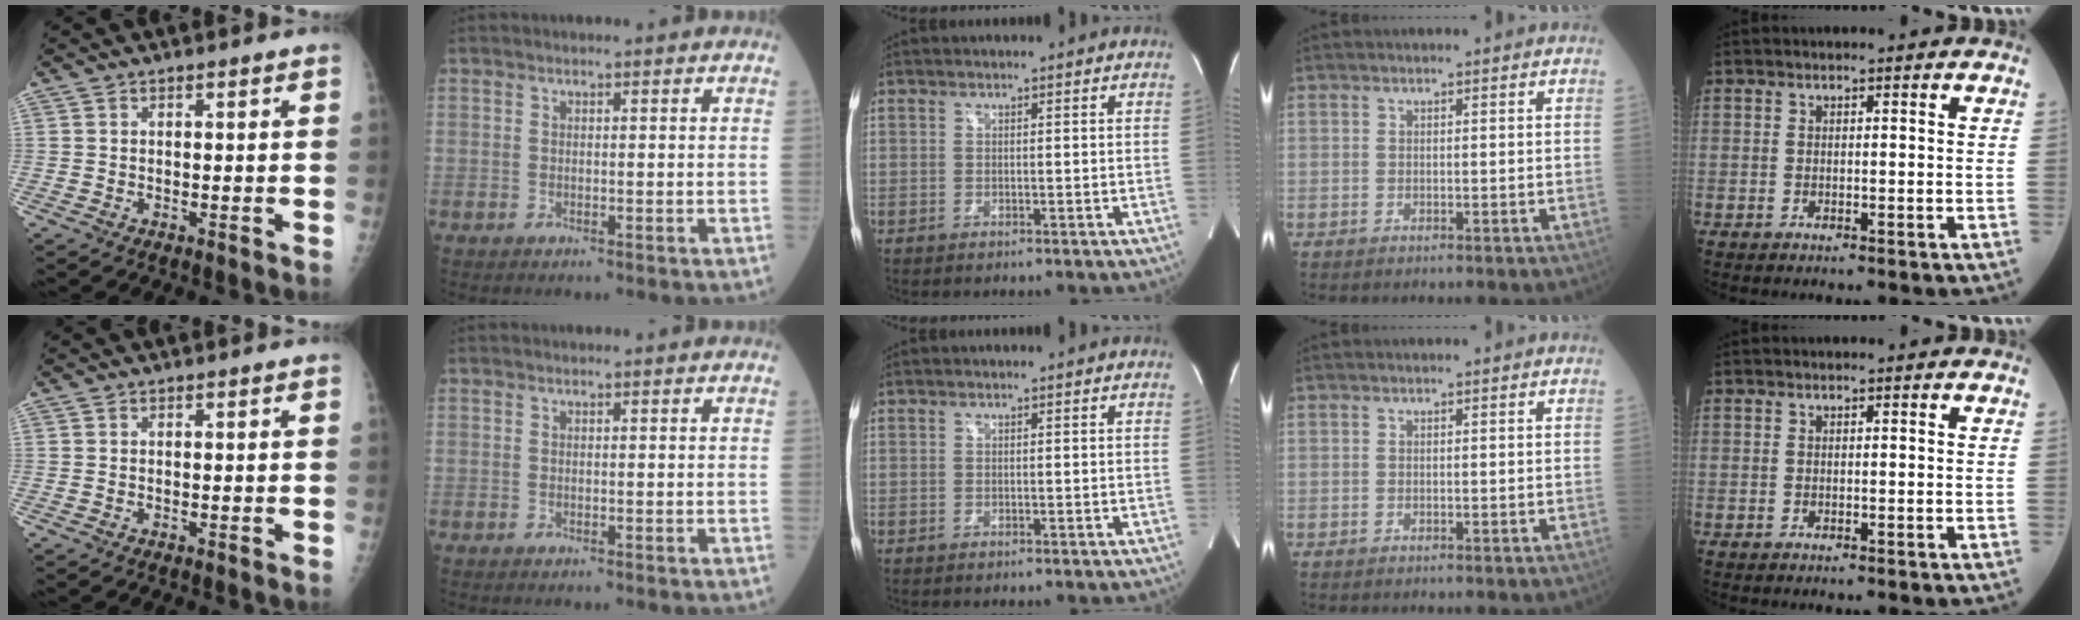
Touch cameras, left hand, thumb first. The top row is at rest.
{}